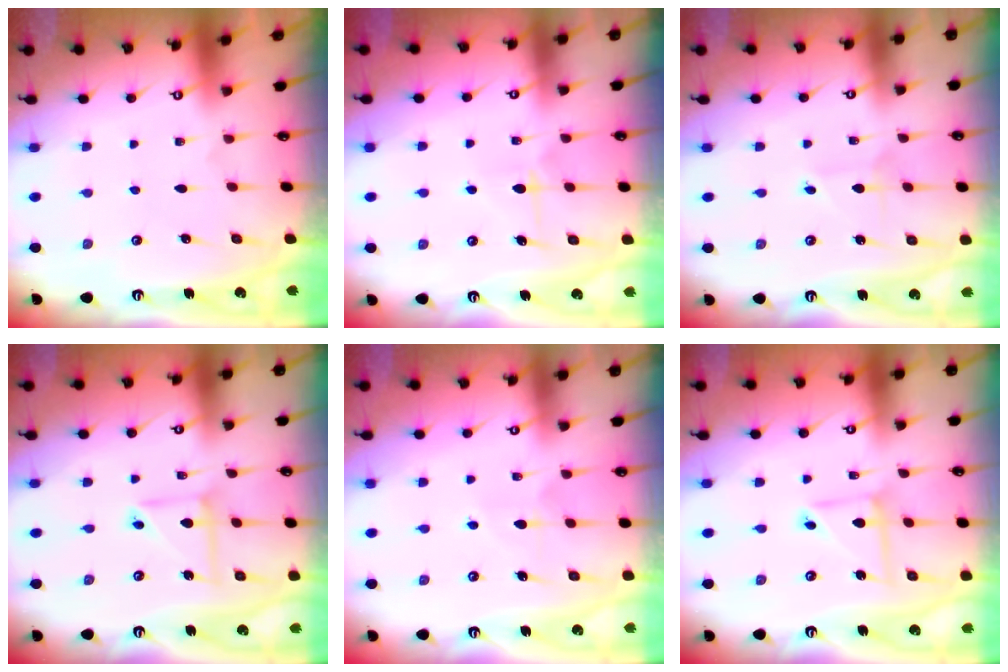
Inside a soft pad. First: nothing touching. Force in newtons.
{"total": 5.8, "press": 5.7, "slide": 0.5}
{"total": 3.3, "press": 3.2, "slide": 0.4}
{"total": 7.0, "press": 7.0, "slide": 0.6}
{"total": 4.5, "press": 4.4, "slide": 0.2}
{"total": 5.8, "press": 5.8, "slide": 0.6}